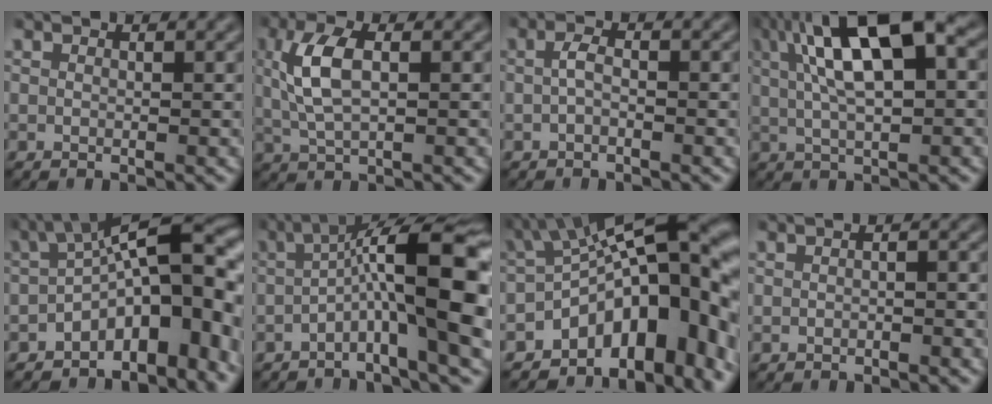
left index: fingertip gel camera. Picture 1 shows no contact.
{"total": 4.6, "force": [0.9, 2.0, 4.0], "torque": [-0.090, 0.009, 0.019]}
{"total": 1.3, "force": [-0.3, 0.4, 1.2], "torque": [-0.028, 0.003, -0.008]}
{"total": 11.0, "force": [3.4, 3.7, 9.7], "torque": [-0.158, 0.019, 0.054]}
{"total": 10.3, "force": [-2.7, 4.9, 8.7], "torque": [-0.112, 0.015, -0.044]}
{"total": 11.9, "force": [-1.5, 2.4, 11.5], "torque": [-0.167, 0.027, -0.032]}
{"total": 15.9, "force": [-5.1, 8.6, 12.4], "torque": [-0.130, 0.002, -0.072]}
{"total": 1.1, "force": [-0.5, 0.3, 0.9], "torque": [-0.012, 0.001, -0.010]}